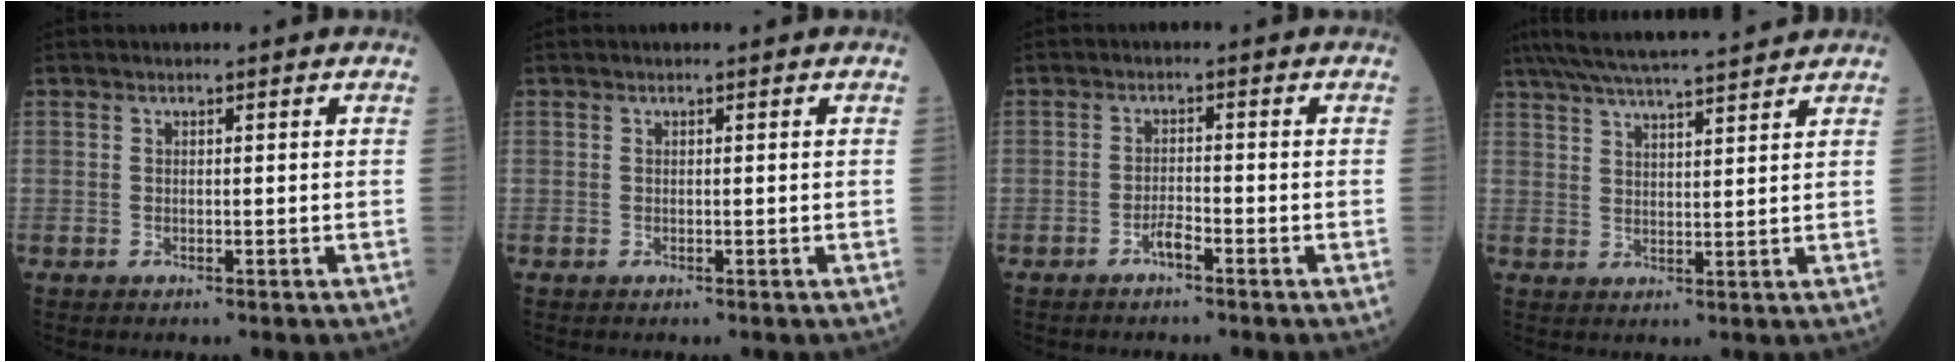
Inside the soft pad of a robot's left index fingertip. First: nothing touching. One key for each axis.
{"total": 0.0}
{"total": 1.9, "fx": -1.5, "fy": 0.1, "fz": 1.1, "tx": -0.023, "ty": 0.001, "tz": -0.028}
{"total": 14.5, "fx": 12.9, "fy": 0.8, "fz": 6.6, "tx": -0.126, "ty": 0.033, "tz": 0.201}